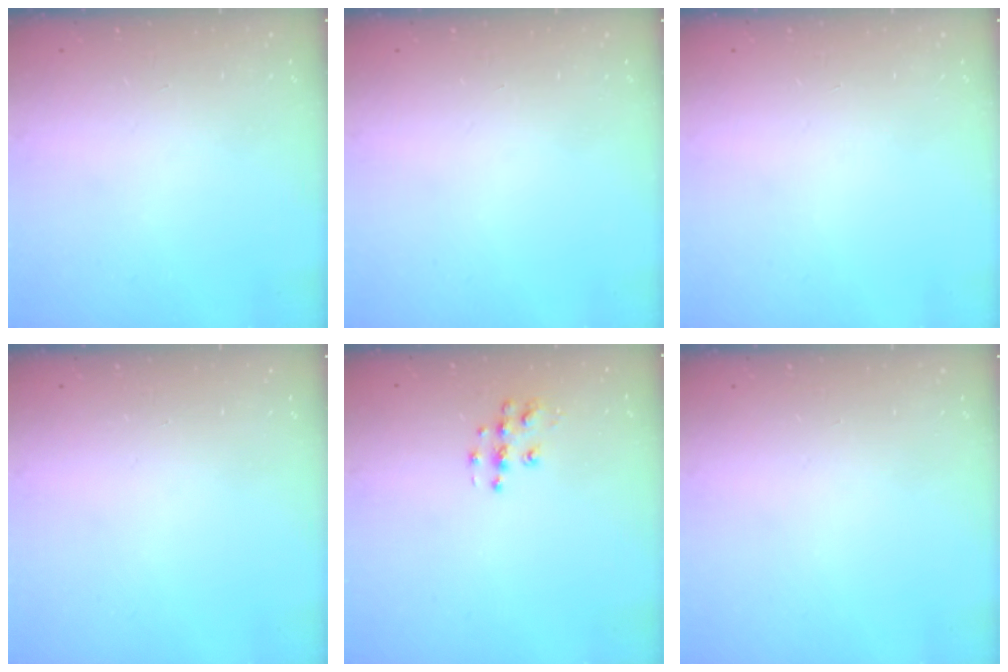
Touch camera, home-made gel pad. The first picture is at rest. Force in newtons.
{"total": 0.0}
{"total": 0.0}
{"total": 0.0}
{"total": 7.9, "press": 7.9, "slide": 0.4}
{"total": 0.0}